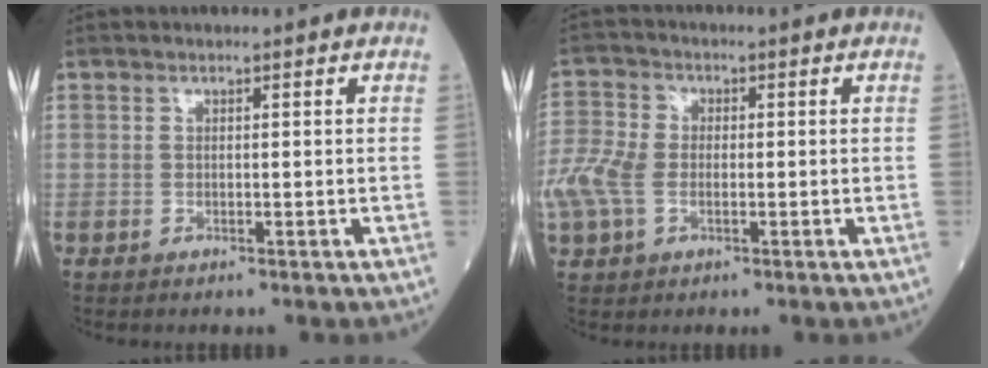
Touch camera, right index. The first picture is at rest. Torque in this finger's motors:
{"motor_torque": [0.54, -0.29, 0.32, 0.21]}